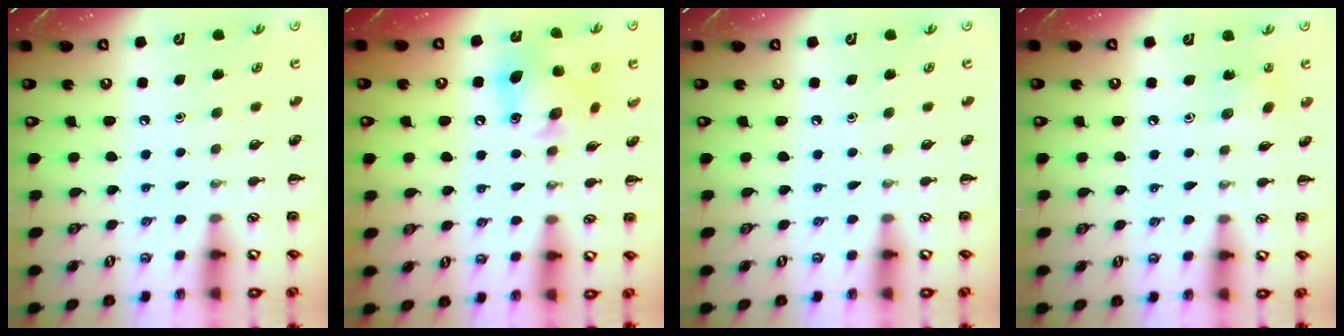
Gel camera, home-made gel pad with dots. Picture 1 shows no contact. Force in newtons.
{"total": 11.8, "press": 11.7, "slide": 1.6}
{"total": 0.0}
{"total": 2.5, "press": 2.4, "slide": 0.7}